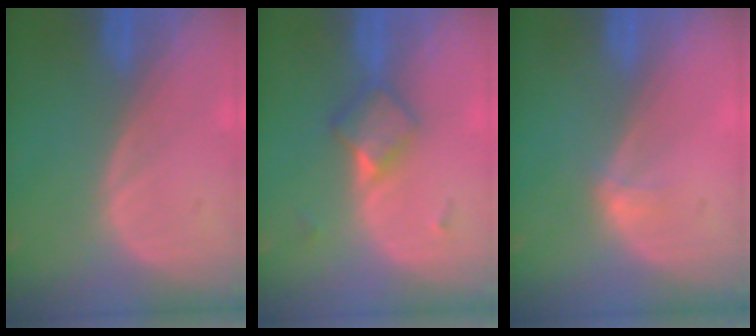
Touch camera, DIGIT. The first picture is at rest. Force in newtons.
{"total": 4.8, "press": 4.2, "slide": 2.2}
{"total": 1.3, "press": 0.9, "slide": 0.9}